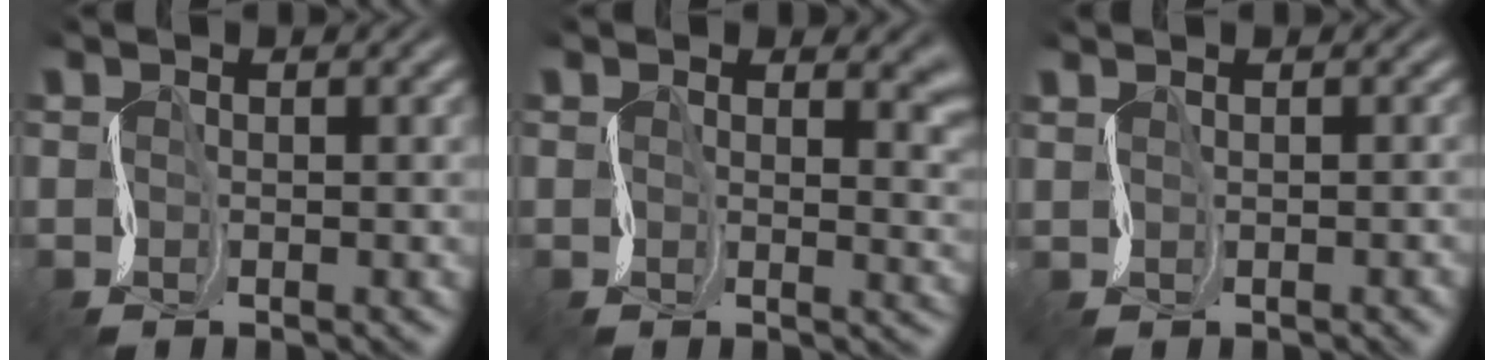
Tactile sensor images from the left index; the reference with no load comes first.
{"total": 4.5, "force": [1.3, 2.9, 3.2], "torque": [-0.026, -0.006, 0.017]}
{"total": 0.5, "force": [0.4, 0.3, -0.1], "torque": [0.015, 0.005, 0.010]}